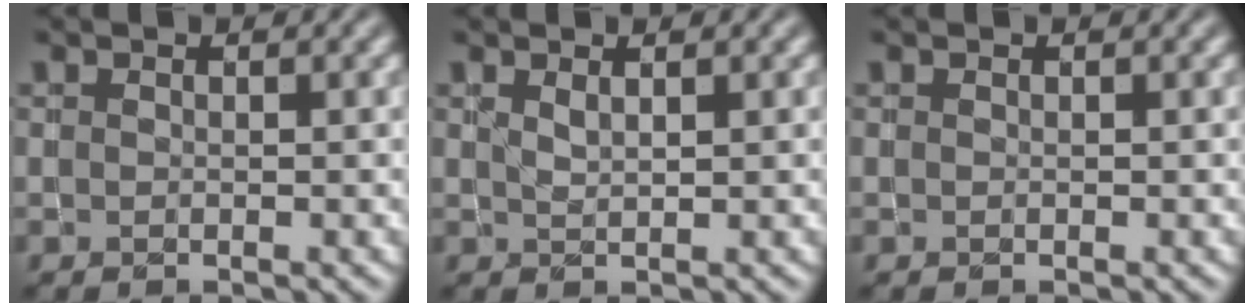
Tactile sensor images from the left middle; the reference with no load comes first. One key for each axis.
{"total": 0.8, "fx": 0.6, "fy": 0.1, "fz": 0.6, "tx": -0.008, "ty": -0.001, "tz": 0.010}
{"total": 0.0}